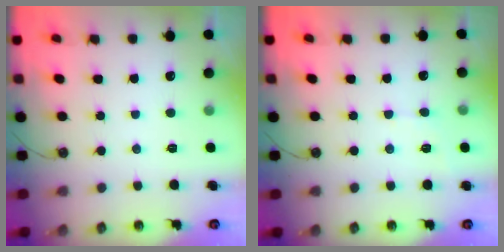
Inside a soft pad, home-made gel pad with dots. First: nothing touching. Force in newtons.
{"total": 3.7, "press": 3.6, "slide": 0.4}